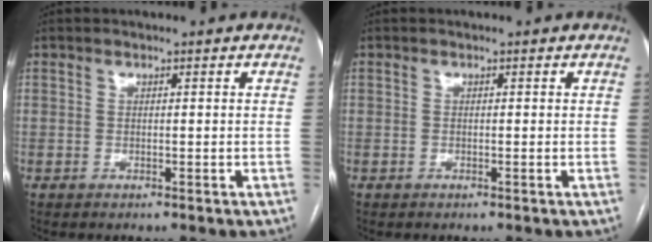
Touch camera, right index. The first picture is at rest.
{"total": 0.0}